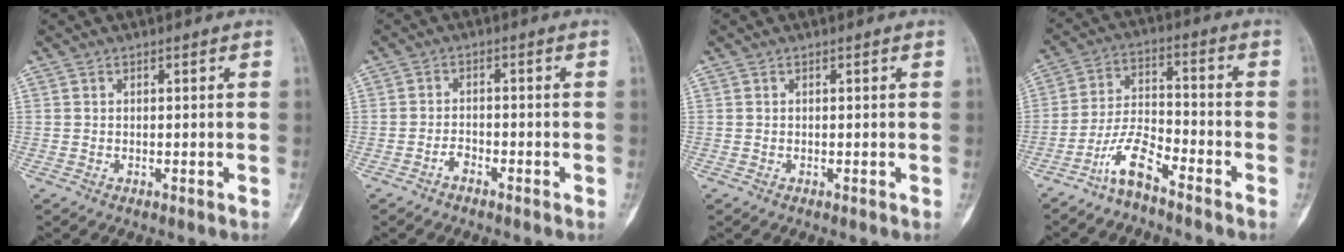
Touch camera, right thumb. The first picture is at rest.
{"total": 1.9, "force": [-1.5, 0.8, 0.9], "torque": [-0.020, 0.012, -0.028]}
{"total": 0.0}
{"total": 7.3, "force": [-5.6, 1.7, 4.4], "torque": [-0.094, 0.052, -0.114]}